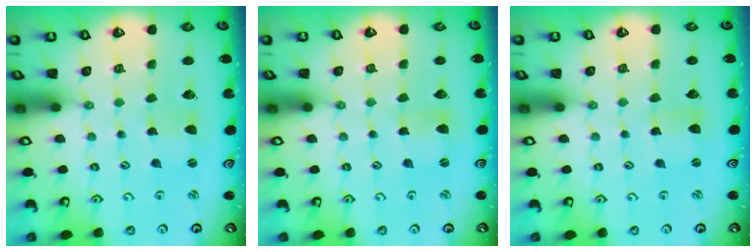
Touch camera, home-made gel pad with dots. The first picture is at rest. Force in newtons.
{"total": 0.0}
{"total": 0.6, "press": 0.6, "slide": 0.1}